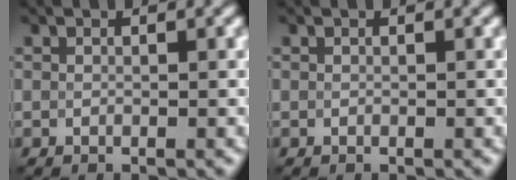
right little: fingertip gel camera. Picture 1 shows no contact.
{"total": 0.0}